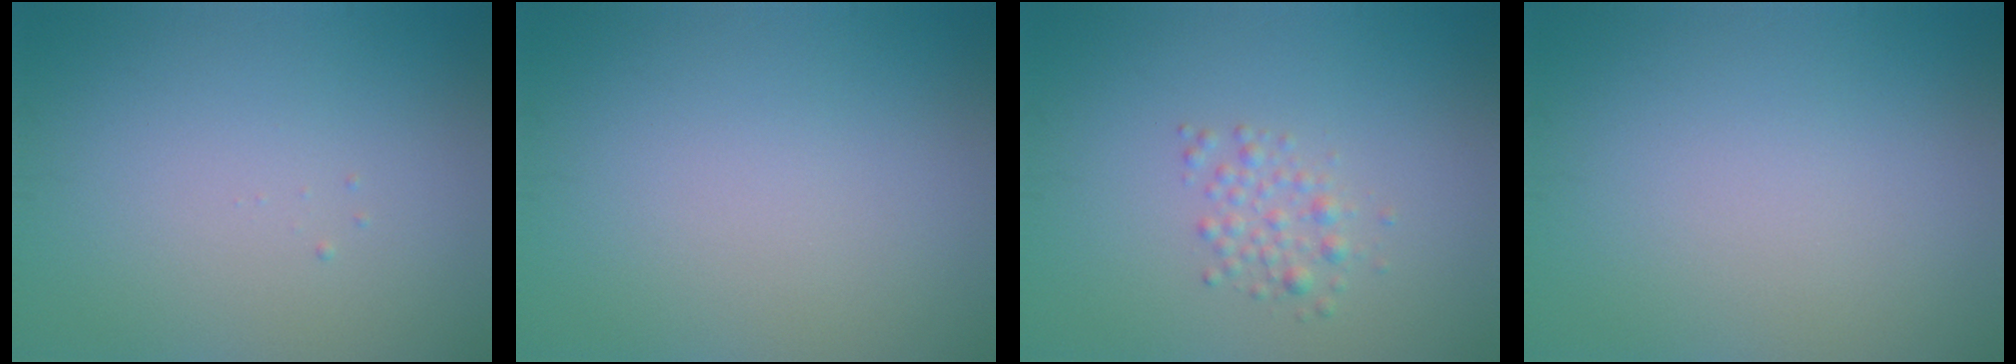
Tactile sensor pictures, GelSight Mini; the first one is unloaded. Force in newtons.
{"total": 0.0}
{"total": 1.7, "press": 1.7, "slide": 0.0}
{"total": 0.0}